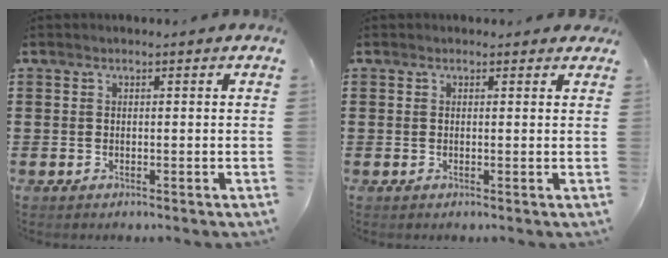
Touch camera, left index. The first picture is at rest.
{"total": 0.6, "force": [0.4, 0.4, 0.2], "torque": [-0.006, 0.005, 0.007]}